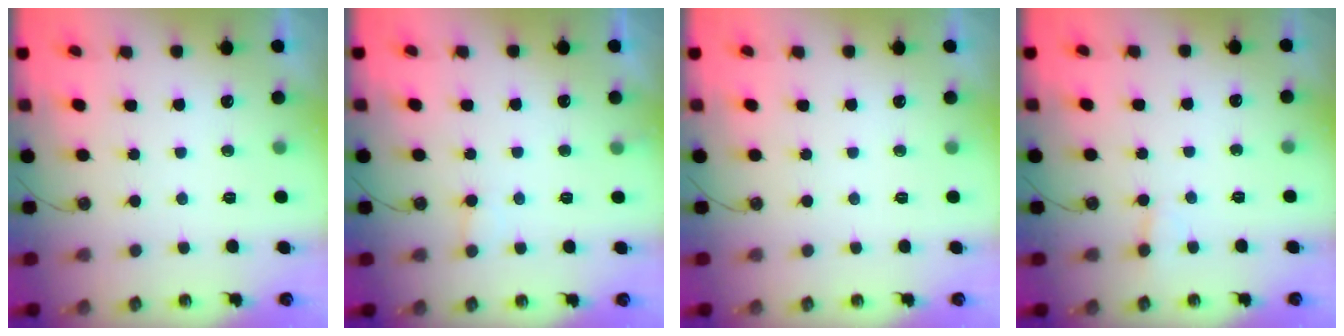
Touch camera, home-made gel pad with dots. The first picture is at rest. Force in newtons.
{"total": 5.7, "press": 5.6, "slide": 0.5}
{"total": 0.0}
{"total": 3.3, "press": 3.3, "slide": 0.3}